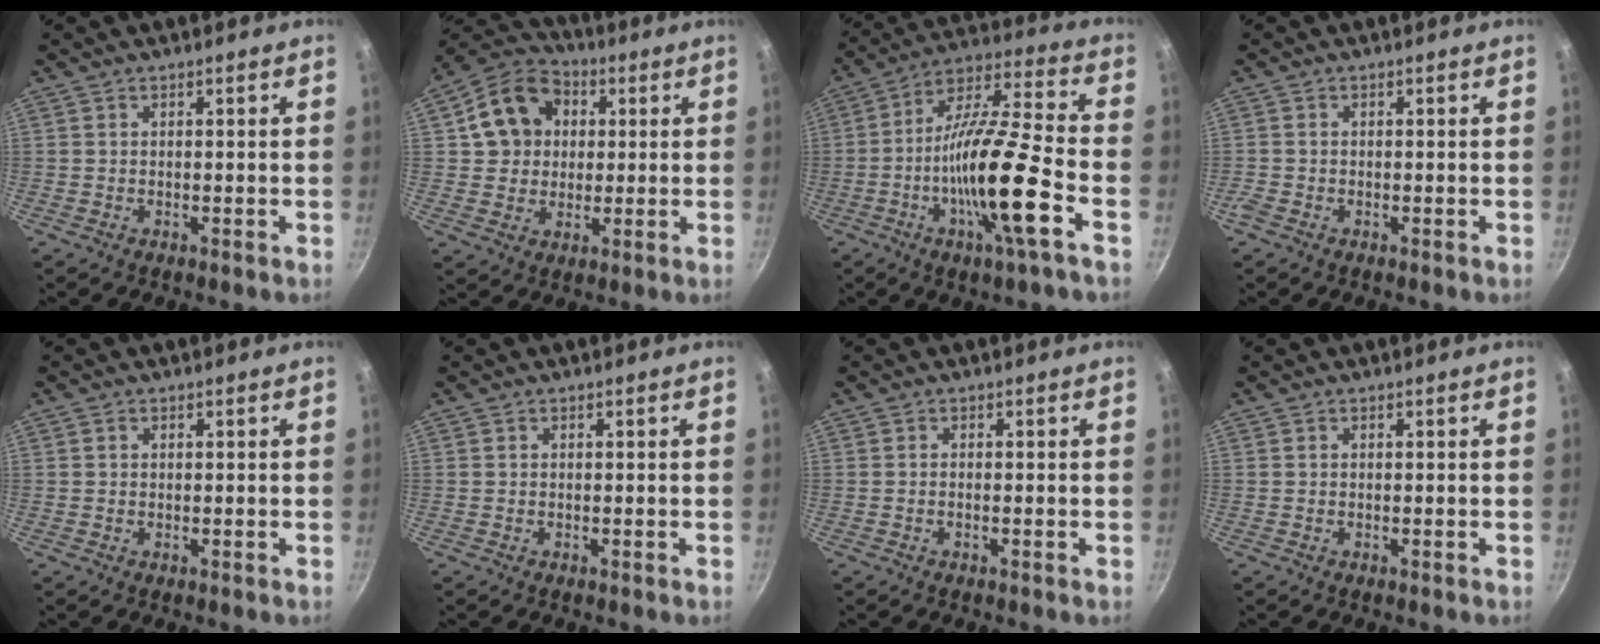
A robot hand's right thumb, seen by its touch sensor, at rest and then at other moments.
{"total": 12.8, "force": [2.8, 10.8, 6.3], "torque": [-0.086, 0.017, 0.036]}
{"total": 18.9, "force": [-6.2, 2.7, 17.6], "torque": [-0.305, 0.037, -0.125]}
{"total": 1.3, "force": [-0.7, 0.9, 0.5], "torque": [-0.013, 0.000, -0.019]}
{"total": 0.6, "force": [0.2, 0.5, 0.2], "torque": [-0.002, 0.002, 0.002]}
{"total": 0.0}
{"total": 0.6, "force": [-0.3, 0.0, 0.5], "torque": [-0.013, 0.004, -0.008]}
{"total": 0.0}